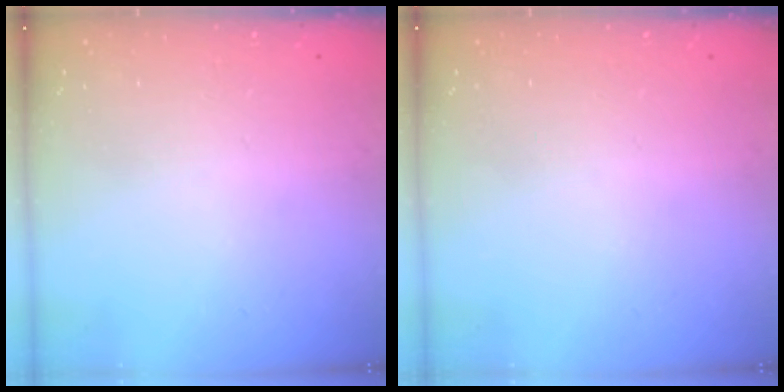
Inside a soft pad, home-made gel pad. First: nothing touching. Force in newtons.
{"total": 0.0}